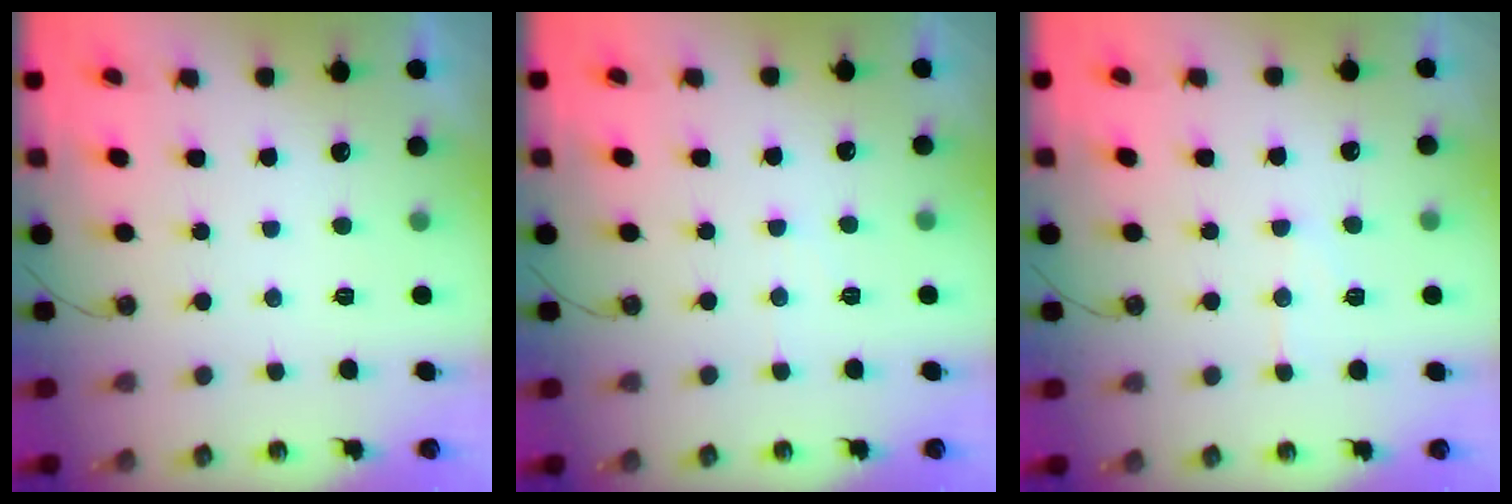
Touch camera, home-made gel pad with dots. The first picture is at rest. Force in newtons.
{"total": 3.5, "press": 3.5, "slide": 0.5}
{"total": 6.5, "press": 6.4, "slide": 0.6}